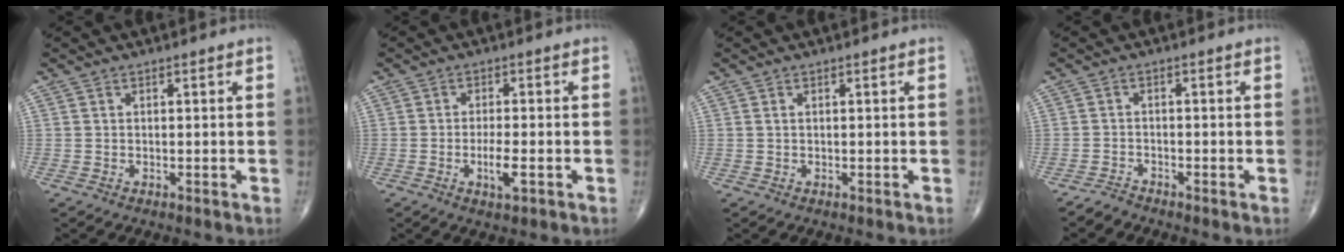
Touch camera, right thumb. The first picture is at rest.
{"total": 4.3, "force": [-1.5, 1.2, 3.8], "torque": [-0.068, -0.003, -0.025]}
{"total": 0.6, "force": [0.2, 0.3, 0.4], "torque": [-0.011, 0.007, 0.006]}
{"total": 1.7, "force": [-1.7, 0.2, -0.2], "torque": [0.008, -0.006, -0.036]}